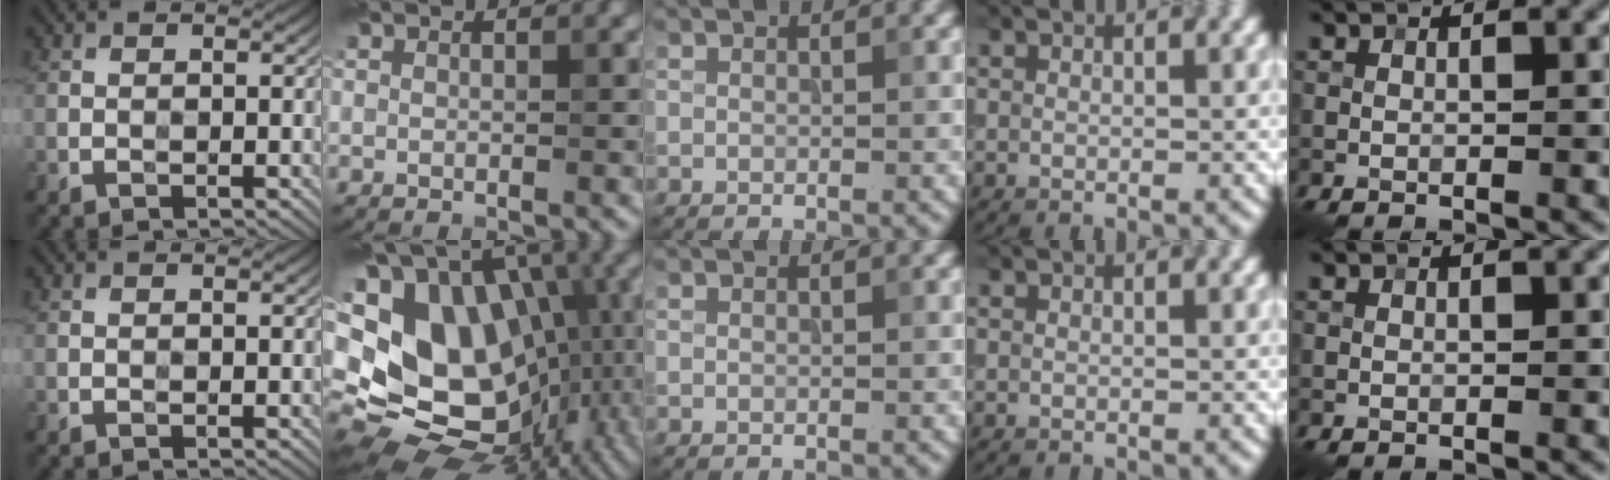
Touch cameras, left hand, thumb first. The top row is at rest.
{"index": {"total": 19.2, "force": [0.4, 14.1, 13.1], "torque": [-0.222, 0.009, 0.034]}}